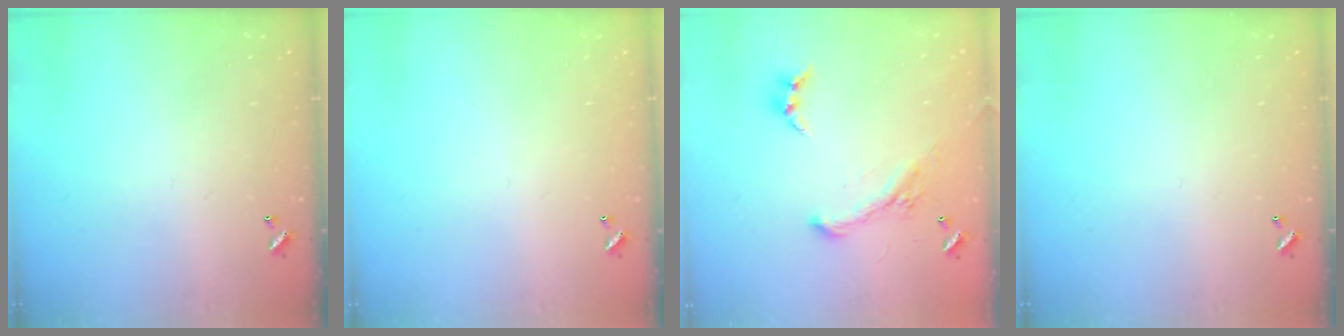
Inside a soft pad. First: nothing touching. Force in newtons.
{"total": 0.0}
{"total": 1.9, "press": 1.3, "slide": 1.4}
{"total": 0.0}